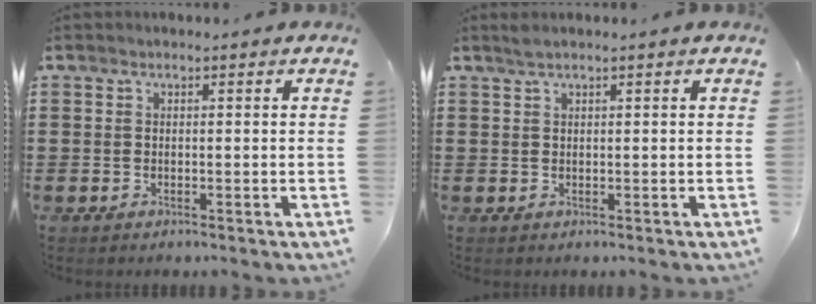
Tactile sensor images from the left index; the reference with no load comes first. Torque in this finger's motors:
{"motor_torque": [-0.04, -0.03, 0.15, 0.04]}